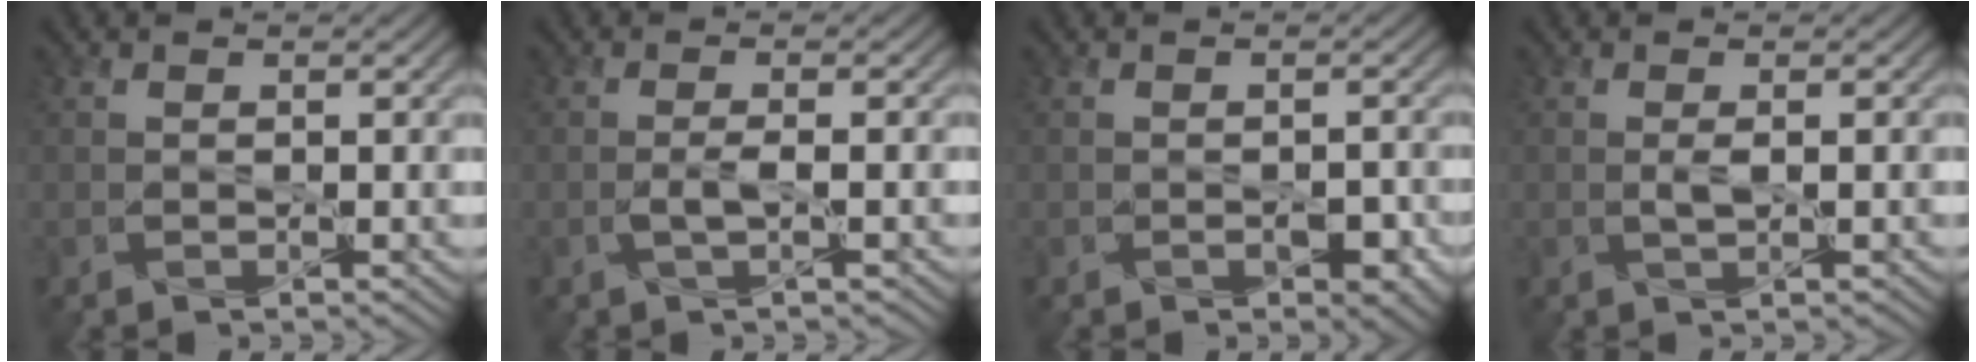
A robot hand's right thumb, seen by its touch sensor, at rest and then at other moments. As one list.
[{"total": 1.8, "force": [-0.5, 0.3, 1.8], "torque": [-0.038, 0.004, -0.012]}, {"total": 2.6, "force": [-1.0, 1.4, 1.9], "torque": [-0.029, -0.008, -0.010]}, {"total": 1.2, "force": [0.1, 0.2, 1.2], "torque": [-0.025, 0.001, 0.001]}]